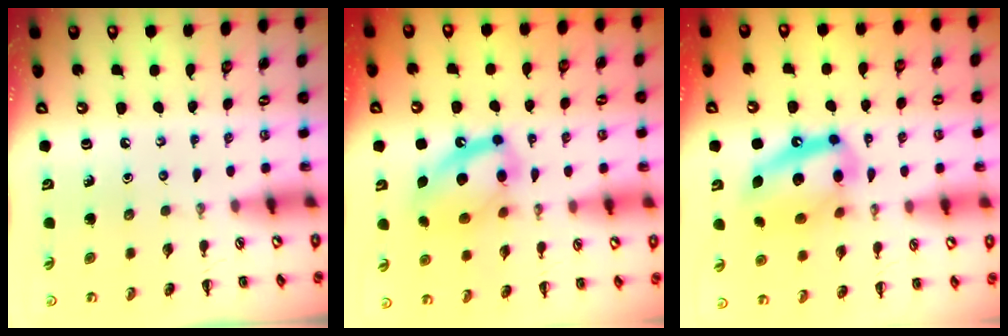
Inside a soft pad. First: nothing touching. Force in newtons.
{"total": 14.1, "press": 13.8, "slide": 2.9}
{"total": 15.3, "press": 14.9, "slide": 3.3}